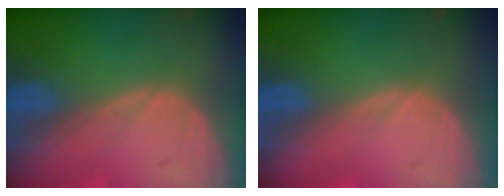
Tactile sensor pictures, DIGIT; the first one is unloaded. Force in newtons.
{"total": 0.0}